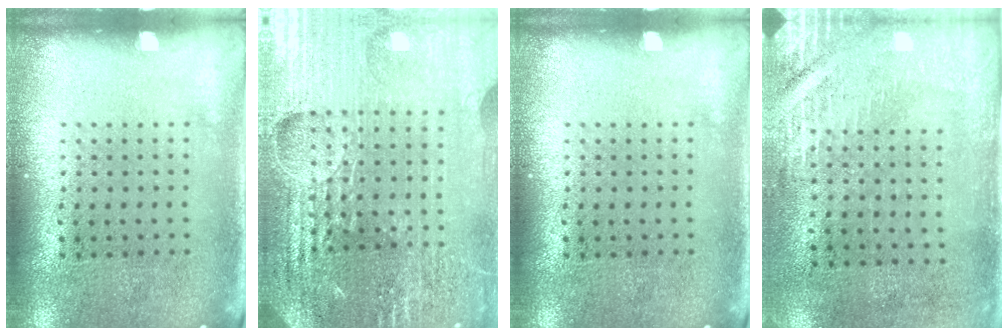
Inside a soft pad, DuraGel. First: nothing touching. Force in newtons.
{"total": 5.7, "press": 5.1, "slide": 2.5}
{"total": 0.0}
{"total": 2.9, "press": 2.5, "slide": 1.4}